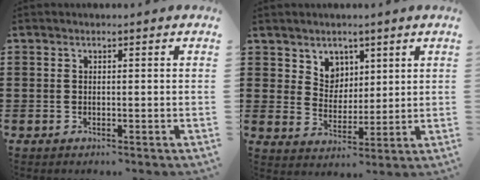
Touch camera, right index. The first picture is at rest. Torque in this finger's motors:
{"motor_torque": [0.00, 0.59, 0.03, 0.03]}